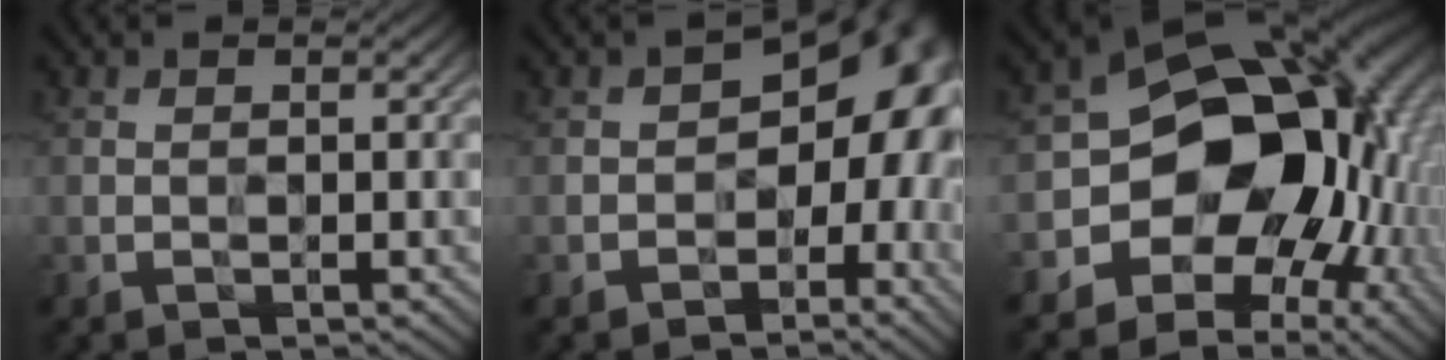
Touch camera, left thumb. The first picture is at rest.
{"total": 9.8, "force": [-1.4, 6.8, 6.8], "torque": [-0.047, 0.004, -0.033]}
{"total": 16.0, "force": [-1.6, 12.9, 9.3], "torque": [-0.135, -0.030, -0.026]}